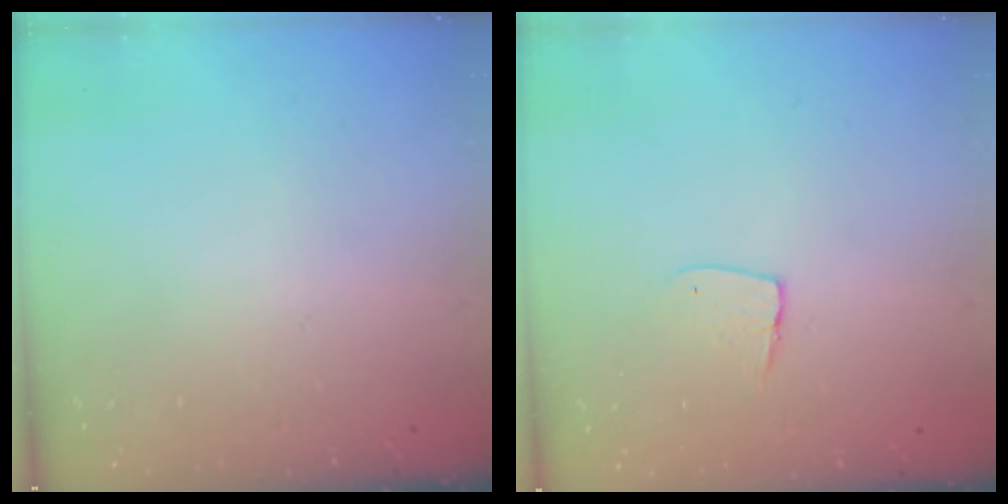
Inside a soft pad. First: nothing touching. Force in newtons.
{"total": 4.6, "press": 4.6, "slide": 0.4}